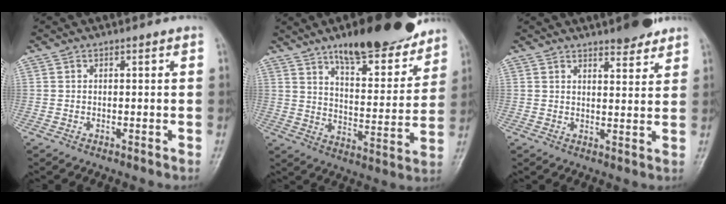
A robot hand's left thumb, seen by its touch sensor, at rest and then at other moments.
{"total": 19.1, "force": [13.8, 6.5, 11.4], "torque": [-0.114, -0.075, 0.212]}
{"total": 5.6, "force": [4.5, 1.7, 3.0], "torque": [-0.023, -0.029, 0.064]}